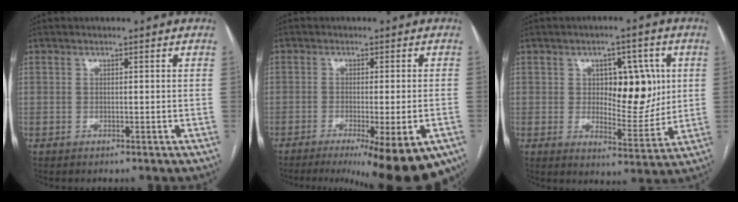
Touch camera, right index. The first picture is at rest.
{"total": 15.8, "force": [-10.7, 2.2, 11.4], "torque": [-0.102, -0.025, -0.141]}
{"total": 10.3, "force": [2.1, 5.0, 8.8], "torque": [-0.111, 0.011, 0.039]}